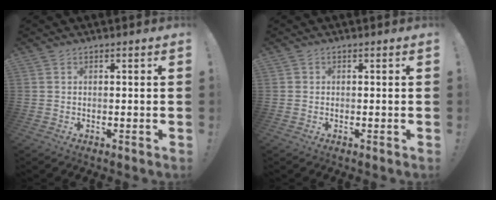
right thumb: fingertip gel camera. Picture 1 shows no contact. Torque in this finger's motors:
{"motor_torque": [0.01, -0.07, 0.15, -0.04, -0.04]}